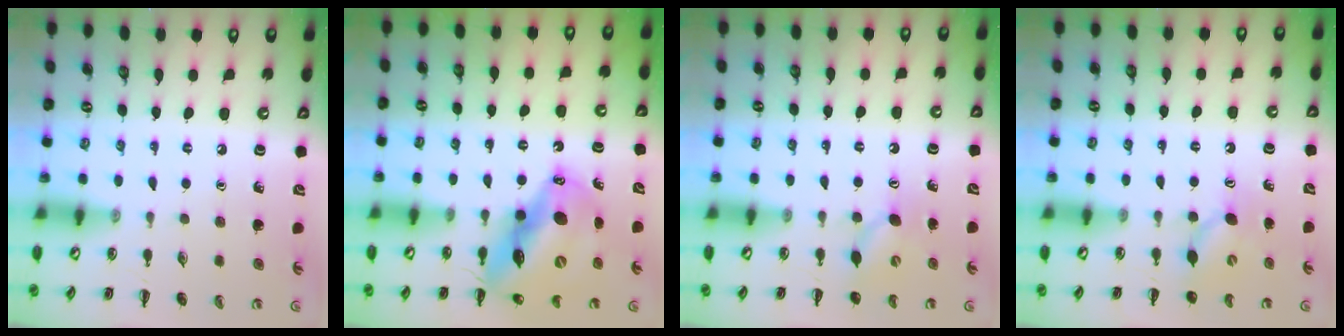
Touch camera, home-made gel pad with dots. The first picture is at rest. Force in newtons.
{"total": 16.0, "press": 15.3, "slide": 4.6}
{"total": 6.0, "press": 5.9, "slide": 1.4}
{"total": 6.2, "press": 6.2, "slide": 0.5}